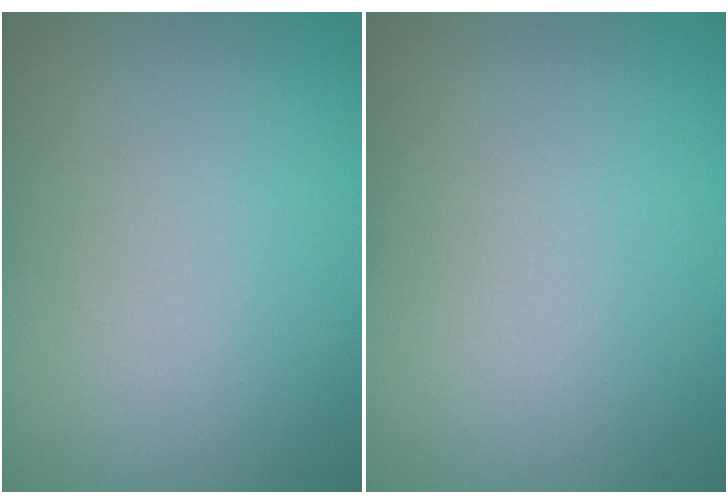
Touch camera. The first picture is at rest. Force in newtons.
{"total": 0.0}